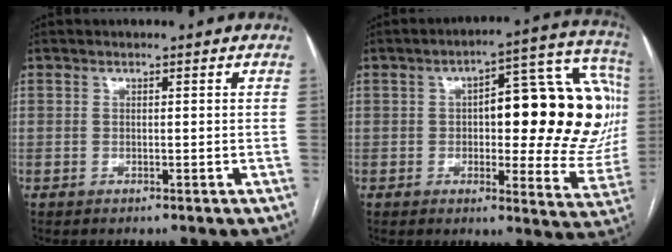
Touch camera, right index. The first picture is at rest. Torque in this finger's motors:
{"motor_torque": [1.03, -0.42, 0.38, 0.07]}